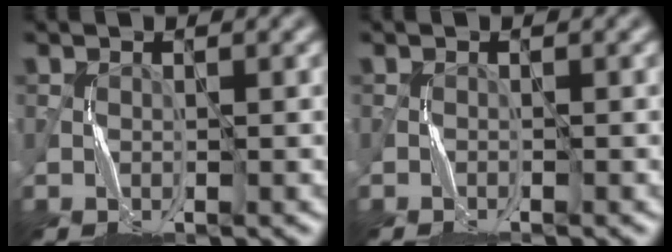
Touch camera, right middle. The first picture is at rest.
{"total": 0.7, "force": [-0.6, -0.1, 0.4], "torque": [-0.008, 0.000, -0.013]}